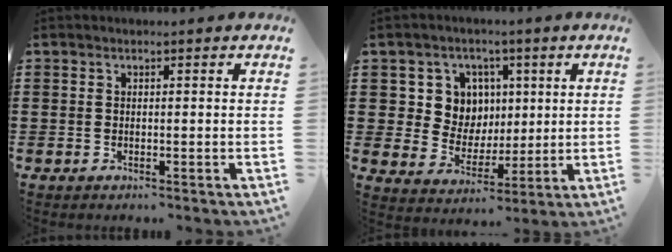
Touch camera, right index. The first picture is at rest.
{"total": 8.2, "force": [2.3, 7.5, 2.5], "torque": [-0.072, 0.011, 0.044]}